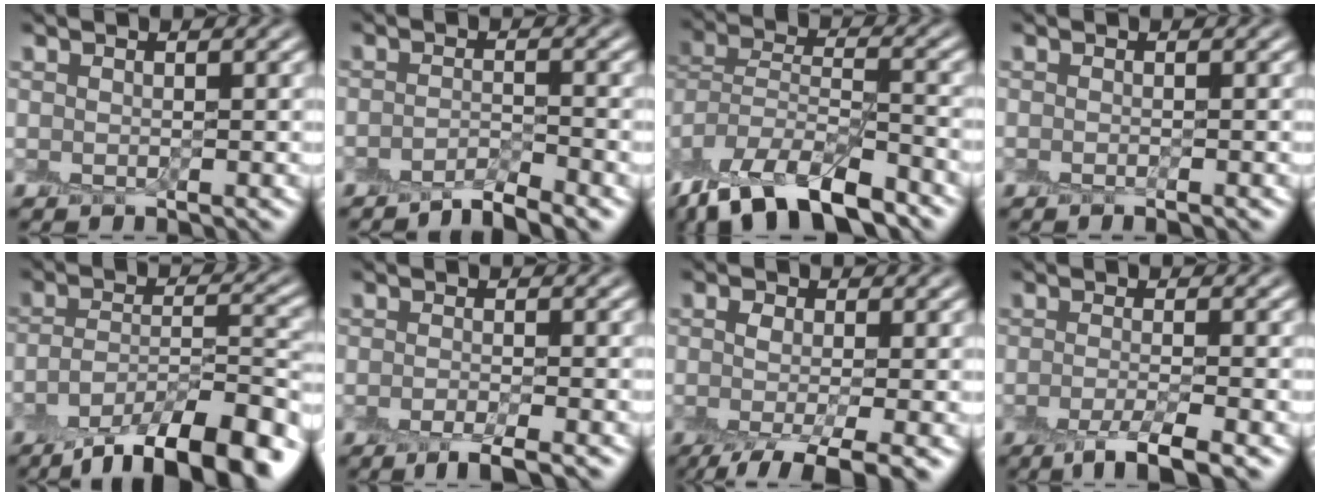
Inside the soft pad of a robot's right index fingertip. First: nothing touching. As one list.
[{"total": 2.8, "force": [-2.2, 0.5, 1.6], "torque": [-0.019, 0.002, -0.050]}, {"total": 11.8, "force": [-9.0, 4.2, 6.4], "torque": [-0.122, -0.002, -0.166]}, {"total": 0.9, "force": [-0.5, 0.3, 0.7], "torque": [-0.003, -0.004, -0.011]}, {"total": 11.2, "force": [-7.3, 3.8, 7.7], "torque": [-0.119, -0.004, -0.128]}, {"total": 2.7, "force": [-1.9, 0.6, 1.9], "torque": [-0.029, -0.006, -0.041]}, {"total": 5.5, "force": [-2.6, 1.9, 4.5], "torque": [-0.080, -0.007, -0.050]}, {"total": 4.0, "force": [-2.3, 1.0, 3.1], "torque": [-0.051, -0.008, -0.048]}]